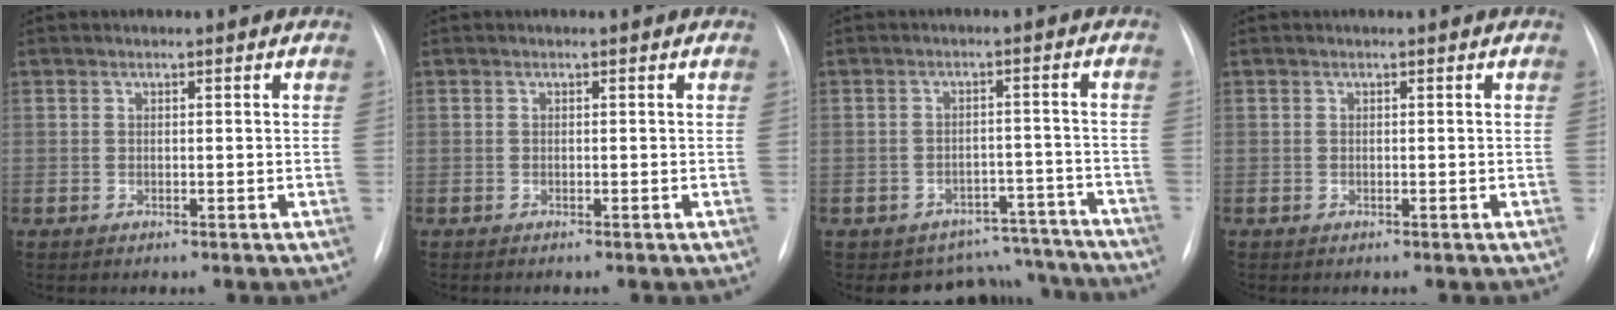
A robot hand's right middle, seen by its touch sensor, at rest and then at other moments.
{"total": 0.0}
{"total": 8.9, "force": [-8.1, 3.6, -0.8], "torque": [0.038, 0.049, -0.096]}
{"total": 0.0}